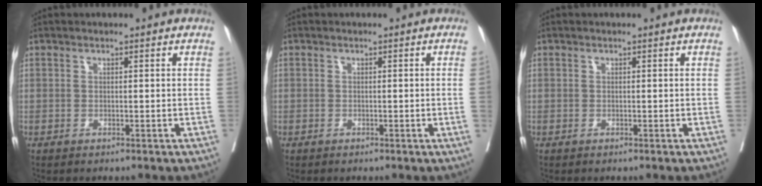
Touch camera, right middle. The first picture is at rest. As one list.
[{"total": 0.8, "force": [-0.1, -0.3, 0.7], "torque": [-0.008, 0.000, -0.001]}, {"total": 0.0}]